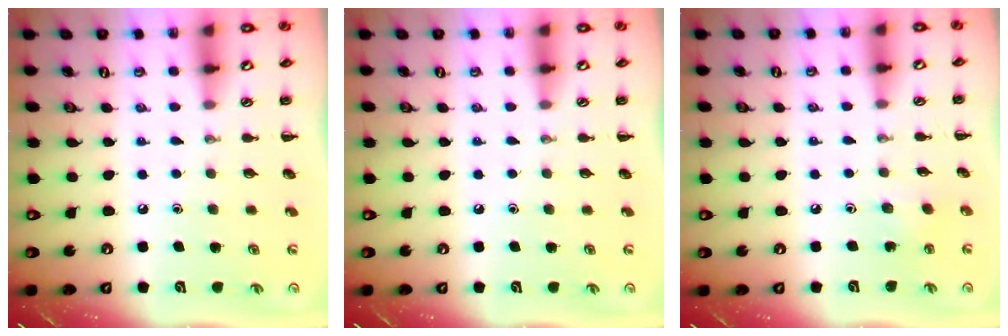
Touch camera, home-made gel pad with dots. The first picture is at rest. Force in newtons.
{"total": 0.0}
{"total": 2.6, "press": 2.5, "slide": 0.7}